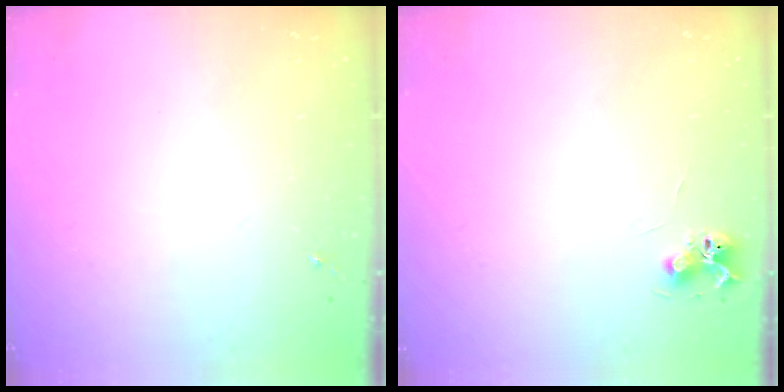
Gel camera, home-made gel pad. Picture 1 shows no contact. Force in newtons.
{"total": 6.5, "press": 6.5, "slide": 0.8}